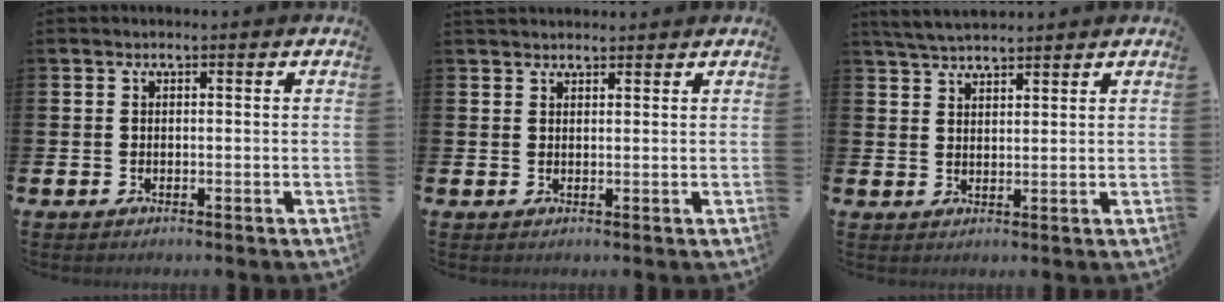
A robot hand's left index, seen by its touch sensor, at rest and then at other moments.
{"total": 1.6, "force": [1.6, 0.4, 0.0], "torque": [0.007, -0.005, 0.027]}
{"total": 4.0, "force": [3.8, 0.5, 1.0], "torque": [-0.027, -0.011, 0.071]}